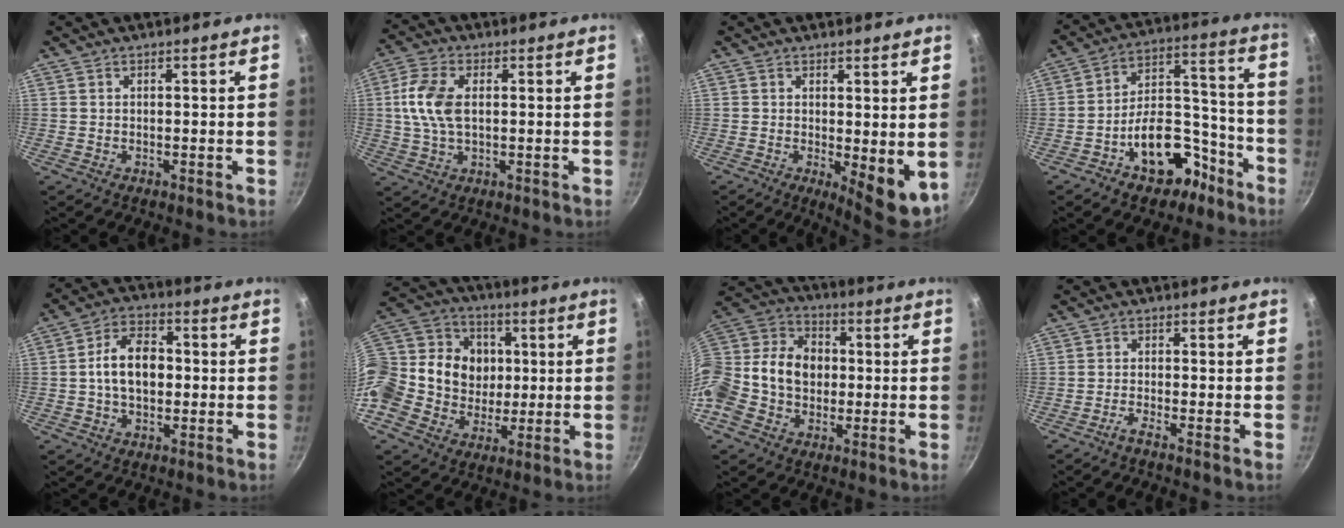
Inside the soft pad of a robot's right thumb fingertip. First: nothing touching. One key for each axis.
{"total": 8.7, "fx": 1.0, "fy": 5.0, "fz": 7.1, "tx": -0.145, "ty": 0.014, "tz": 0.013}
{"total": 7.6, "fx": 0.3, "fy": 3.0, "fz": 6.9, "tx": -0.080, "ty": -0.013, "tz": 0.012}
{"total": 15.3, "fx": -8.4, "fy": 9.1, "fz": 8.9, "tx": -0.085, "ty": 0.096, "tz": -0.118}
{"total": 9.9, "fx": -0.1, "fy": 6.6, "fz": 7.4, "tx": -0.101, "ty": 0.023, "tz": -0.010}
{"total": 23.4, "fx": 0.9, "fy": 20.4, "fz": 11.5, "tx": -0.226, "ty": 0.039, "tz": 0.020}
{"total": 21.0, "fx": -1.8, "fy": 16.7, "fz": 12.6, "tx": -0.245, "ty": 0.056, "tz": -0.043}
{"total": 1.7, "fx": -1.2, "fy": -0.5, "fz": 1.1, "tx": -0.036, "ty": 0.007, "tz": -0.029}